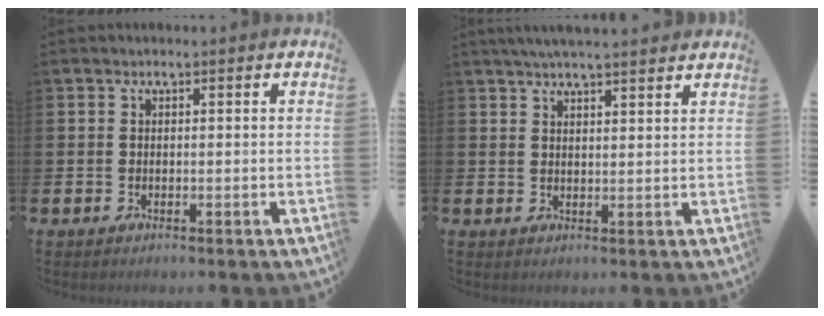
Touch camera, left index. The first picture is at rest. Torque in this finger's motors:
{"motor_torque": [0.75, -0.77, 0.83, 0.19]}